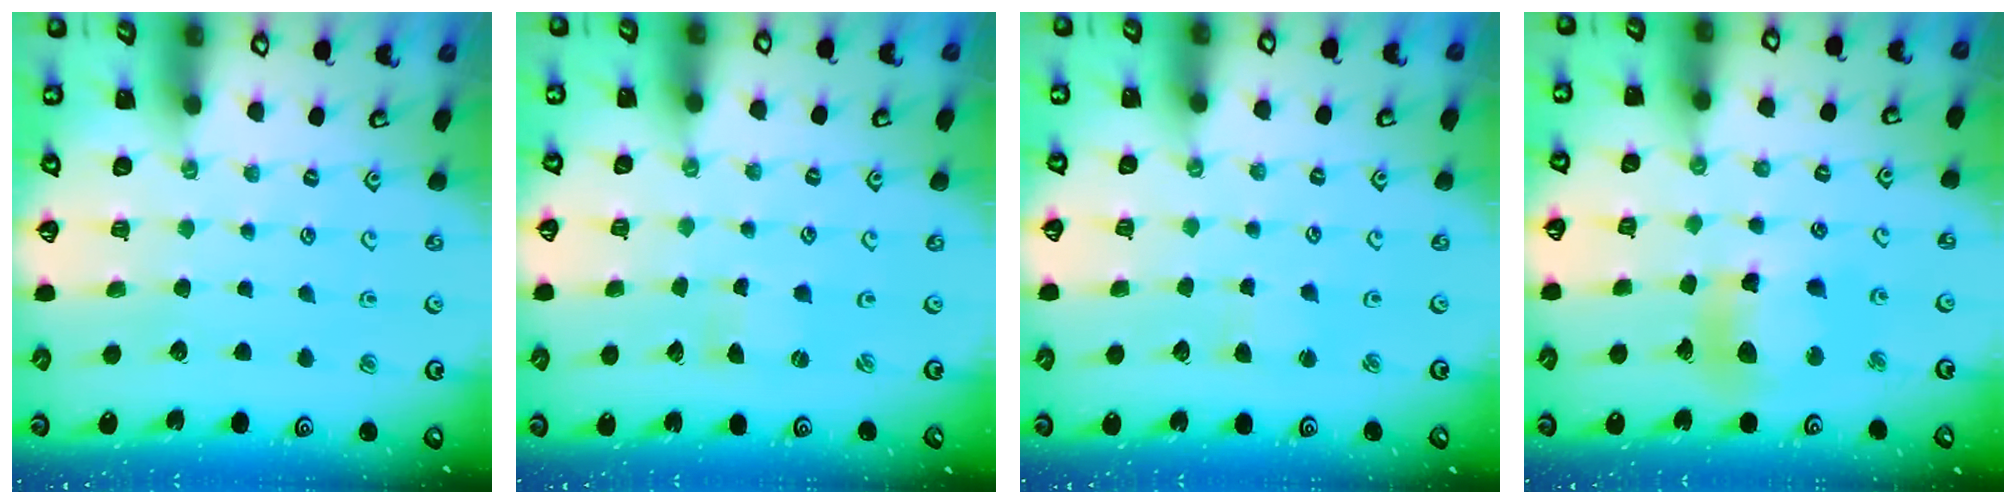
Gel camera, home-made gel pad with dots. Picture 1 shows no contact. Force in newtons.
{"total": 0.0}
{"total": 1.9, "press": 1.9, "slide": 0.3}
{"total": 12.0, "press": 11.9, "slide": 1.6}